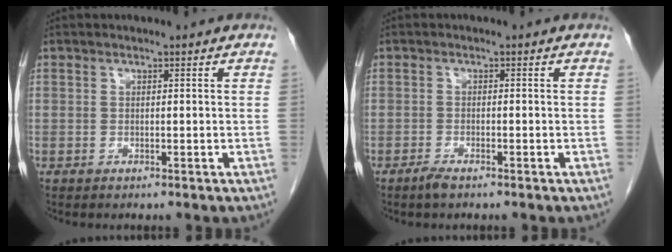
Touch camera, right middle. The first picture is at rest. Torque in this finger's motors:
{"motor_torque": [-0.04, -0.14, 0.01, 0.01]}